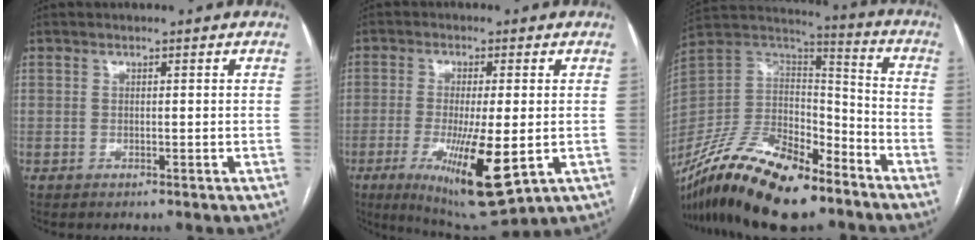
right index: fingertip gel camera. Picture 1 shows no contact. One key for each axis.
{"total": 13.1, "fx": -3.6, "fy": 2.3, "fz": 12.3, "tx": -0.217, "ty": -0.037, "tz": -0.048}
{"total": 24.2, "fx": -17.2, "fy": 8.4, "fz": 14.9, "tx": -0.283, "ty": -0.006, "tz": -0.310}